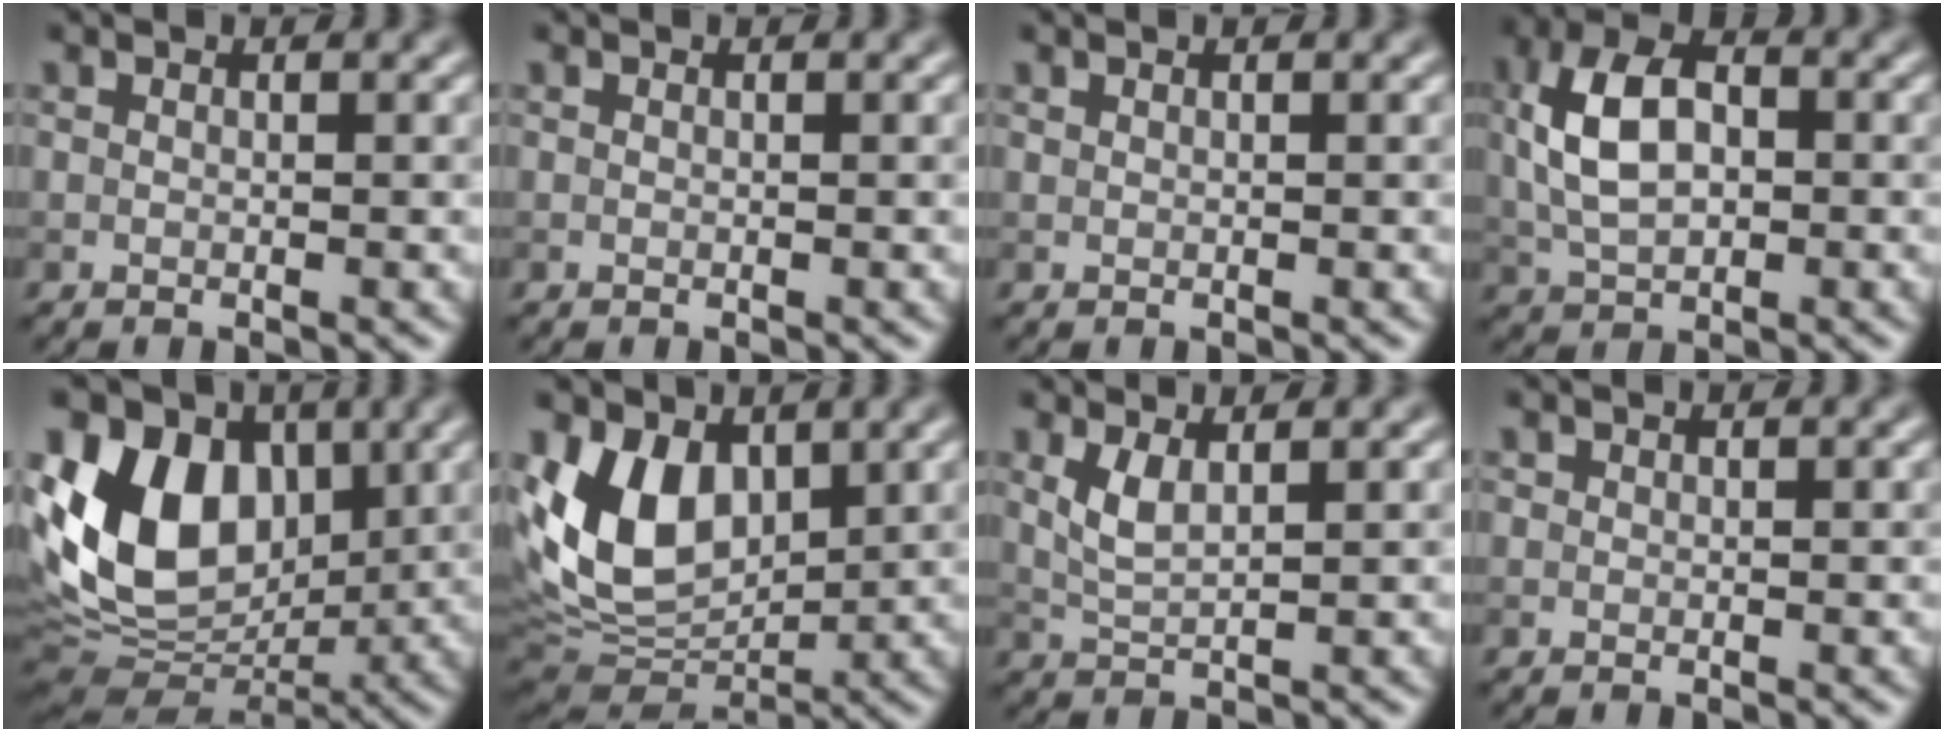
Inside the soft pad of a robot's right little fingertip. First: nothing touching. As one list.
[{"total": 0.0}, {"total": 0.0}, {"total": 6.4, "force": [0.5, 3.9, 5.0], "torque": [-0.101, 0.011, 0.003]}, {"total": 13.3, "force": [2.7, 9.4, 9.0], "torque": [-0.178, 0.011, 0.044]}, {"total": 8.9, "force": [2.2, 6.0, 6.1], "torque": [-0.127, -0.019, 0.041]}, {"total": 2.3, "force": [1.1, 0.7, 1.9], "torque": [-0.044, -0.003, 0.025]}, {"total": 0.0}]